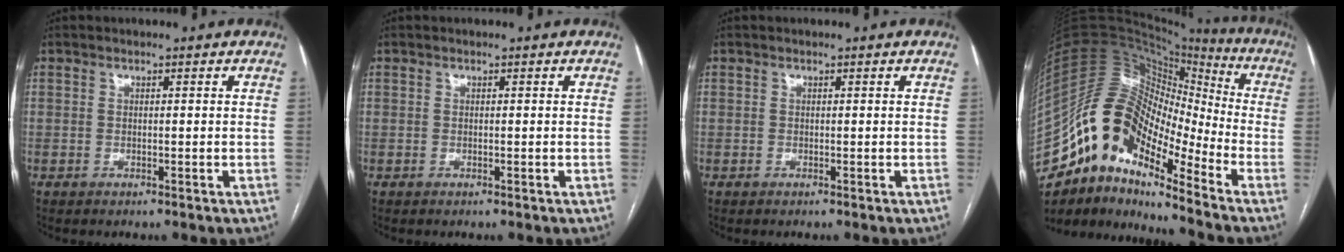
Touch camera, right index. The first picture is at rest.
{"total": 0.0}
{"total": 0.0}
{"total": 18.7, "force": [-12.6, 7.1, 11.8], "torque": [-0.213, 0.062, -0.227]}